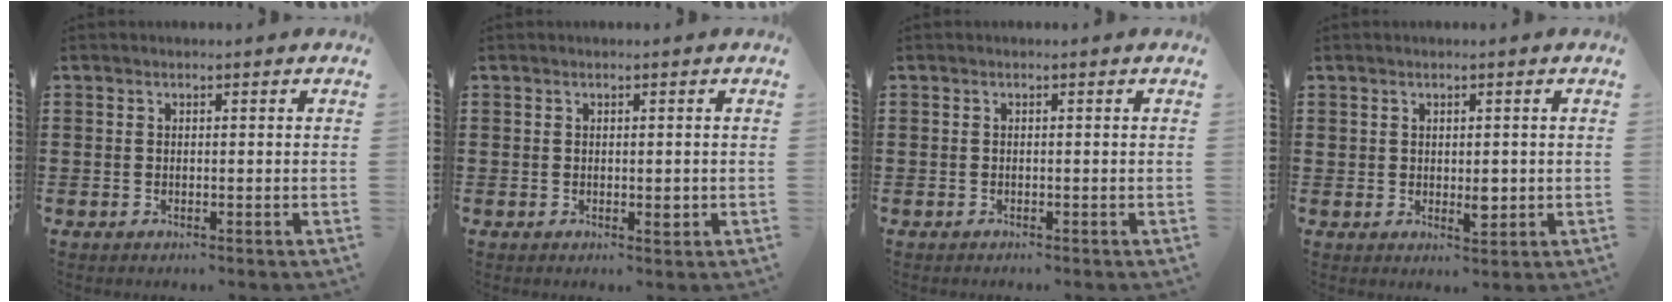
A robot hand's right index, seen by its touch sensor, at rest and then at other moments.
{"total": 1.6, "force": [-0.2, 0.7, 1.4], "torque": [-0.024, 0.001, -0.003]}
{"total": 0.0}
{"total": 2.7, "force": [0.2, 1.5, 2.2], "torque": [-0.035, -0.002, 0.003]}